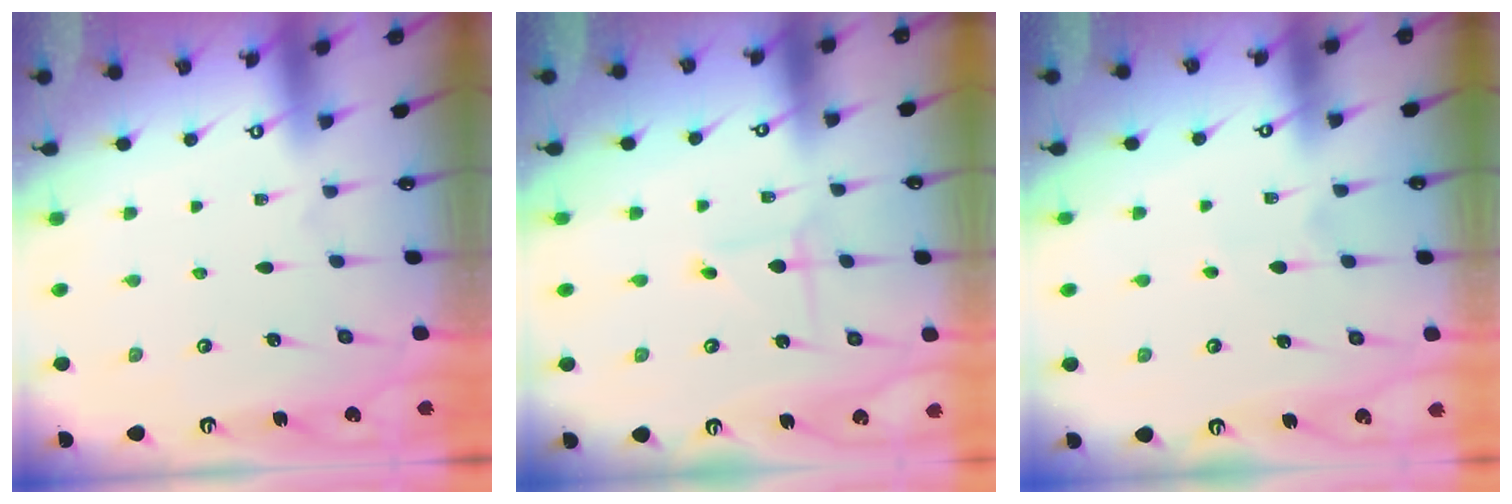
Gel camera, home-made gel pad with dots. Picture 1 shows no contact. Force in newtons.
{"total": 1.0, "press": 1.0, "slide": 0.1}
{"total": 4.9, "press": 4.9, "slide": 0.5}